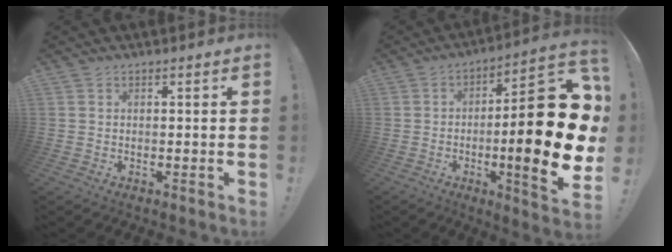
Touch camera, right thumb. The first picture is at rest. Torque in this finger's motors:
{"motor_torque": [0.47, 1.58, 2.38, -0.39, 0.15]}